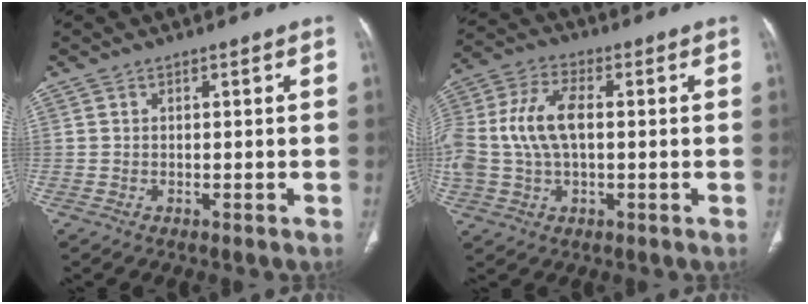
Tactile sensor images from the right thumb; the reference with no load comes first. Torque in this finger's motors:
{"motor_torque": [0.69, 0.69, 0.99, 0.15, 0.21]}